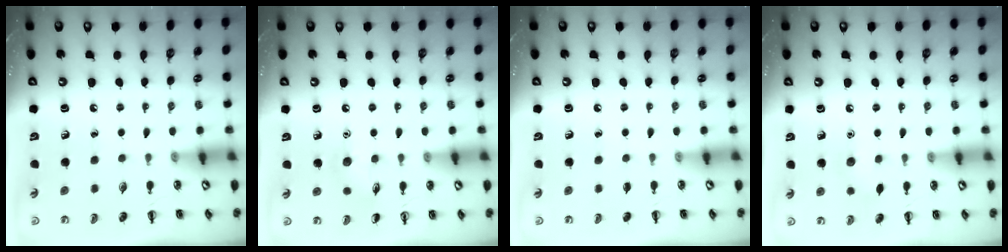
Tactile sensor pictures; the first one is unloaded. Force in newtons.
{"total": 6.2, "press": 6.0, "slide": 1.7}
{"total": 0.0}
{"total": 5.4, "press": 5.2, "slide": 1.6}